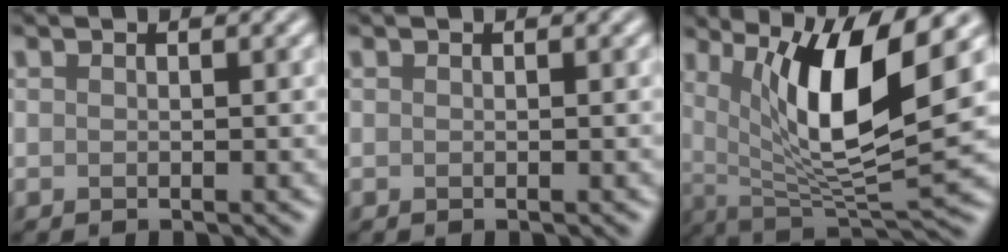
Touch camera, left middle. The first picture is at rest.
{"total": 0.0}
{"total": 9.8, "force": [3.3, 2.5, 8.9], "torque": [-0.145, -0.017, 0.062]}